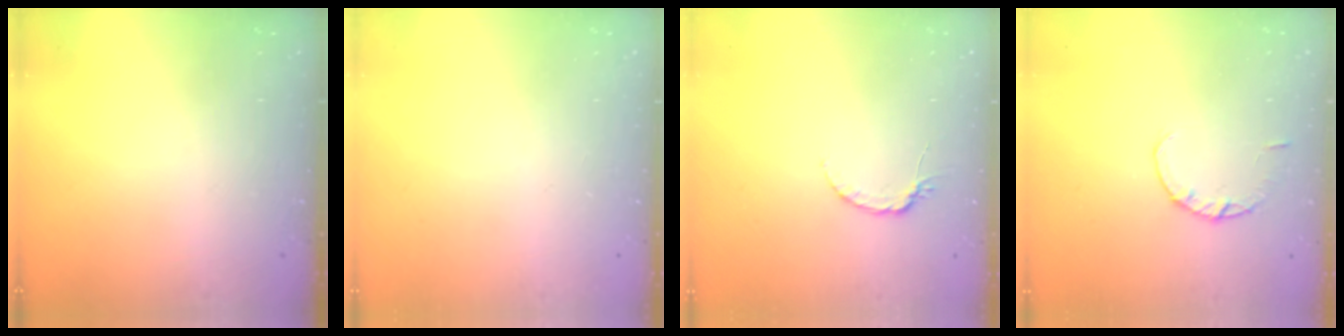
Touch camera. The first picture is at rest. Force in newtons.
{"total": 0.0}
{"total": 5.3, "press": 5.2, "slide": 0.6}
{"total": 1.8, "press": 1.8, "slide": 0.3}